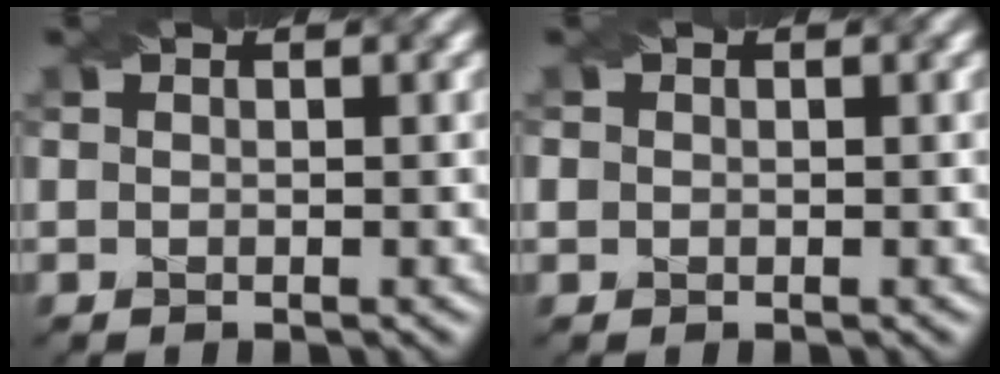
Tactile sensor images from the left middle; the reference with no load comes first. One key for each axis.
{"total": 0.9, "fx": 0.0, "fy": 0.9, "fz": 0.2, "tx": 0.000, "ty": 0.002, "tz": -0.002}